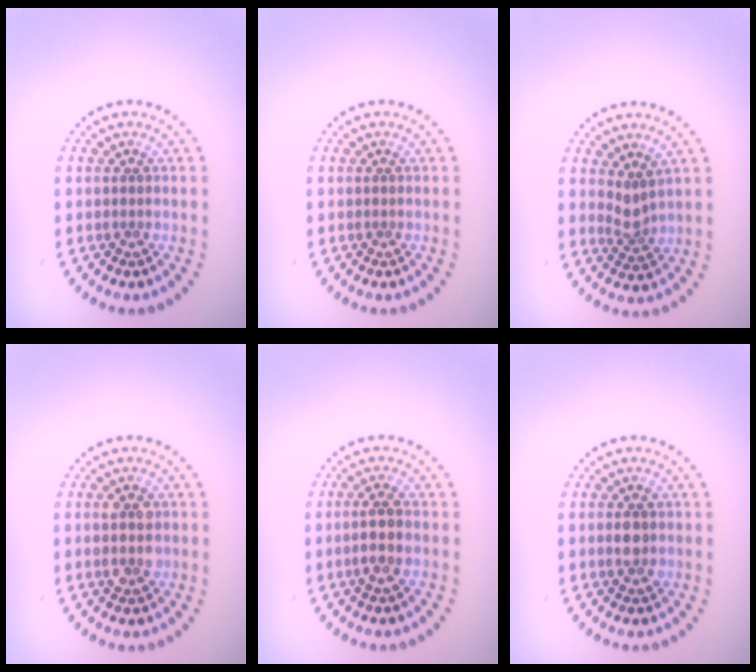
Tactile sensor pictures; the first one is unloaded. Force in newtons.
{"total": 0.0}
{"total": 1.9, "press": 1.4, "slide": 1.3}
{"total": 2.9, "press": 2.9, "slide": 0.3}
{"total": 2.4, "press": 2.2, "slide": 0.9}
{"total": 2.2, "press": 2.2, "slide": 0.2}